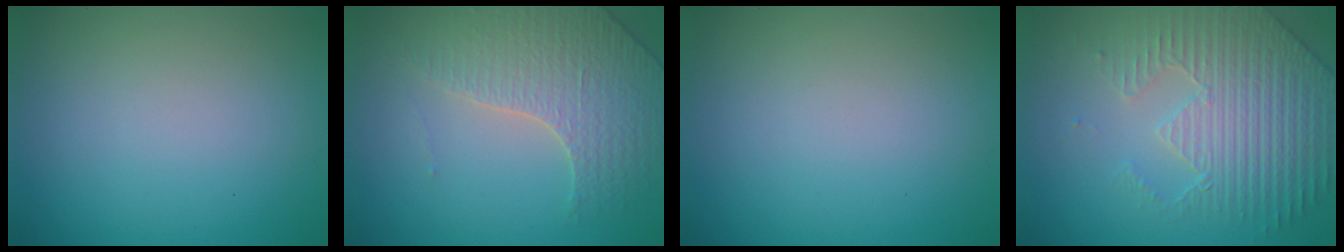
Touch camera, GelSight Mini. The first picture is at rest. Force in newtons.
{"total": 3.8, "press": 3.6, "slide": 1.0}
{"total": 0.0}
{"total": 4.3, "press": 4.2, "slide": 1.1}